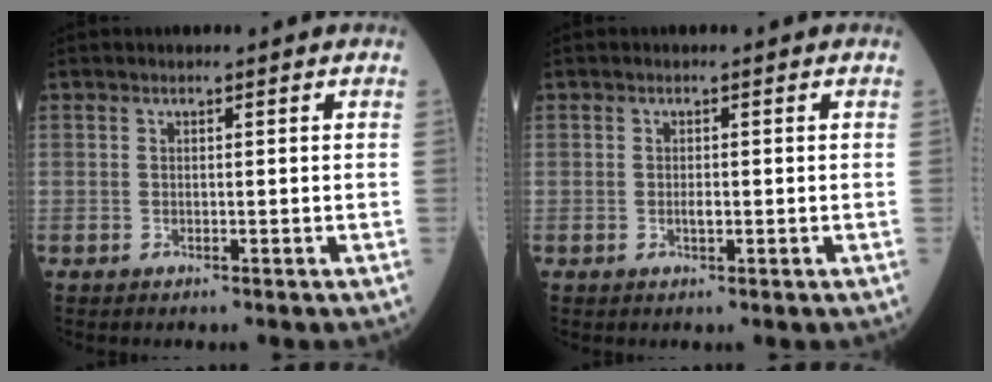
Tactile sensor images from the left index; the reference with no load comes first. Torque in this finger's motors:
{"motor_torque": [0.41, 0.22, 0.00, 0.00]}